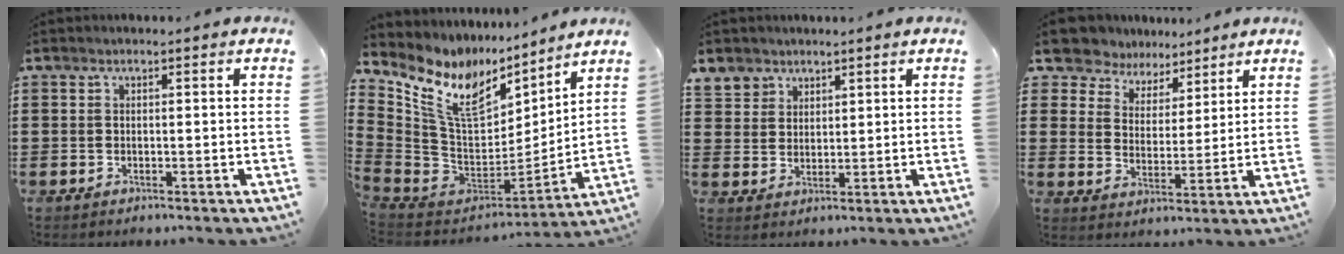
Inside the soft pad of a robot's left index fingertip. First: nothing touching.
{"total": 12.1, "force": [7.2, 6.5, 7.2], "torque": [-0.188, -0.045, 0.129]}
{"total": 3.9, "force": [2.6, 2.9, -0.2], "torque": [-0.014, 0.007, 0.049]}
{"total": 6.9, "force": [6.1, 3.0, 0.3], "torque": [-0.048, -0.030, 0.112]}